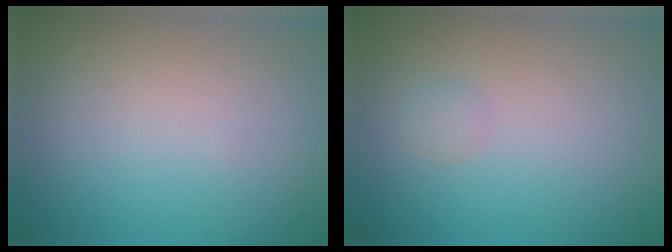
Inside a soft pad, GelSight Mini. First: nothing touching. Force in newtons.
{"total": 0.8, "press": 0.8, "slide": 0.1}